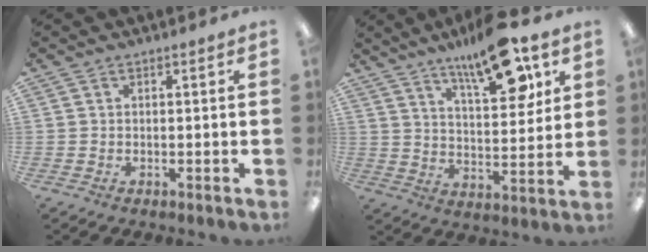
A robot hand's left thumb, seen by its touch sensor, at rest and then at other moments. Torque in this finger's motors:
{"motor_torque": [0.16, 0.16, 1.39, -1.38, 0.16]}